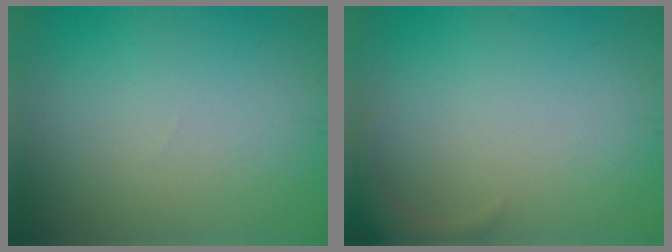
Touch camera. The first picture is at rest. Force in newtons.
{"total": 1.7, "press": 1.7, "slide": 0.2}